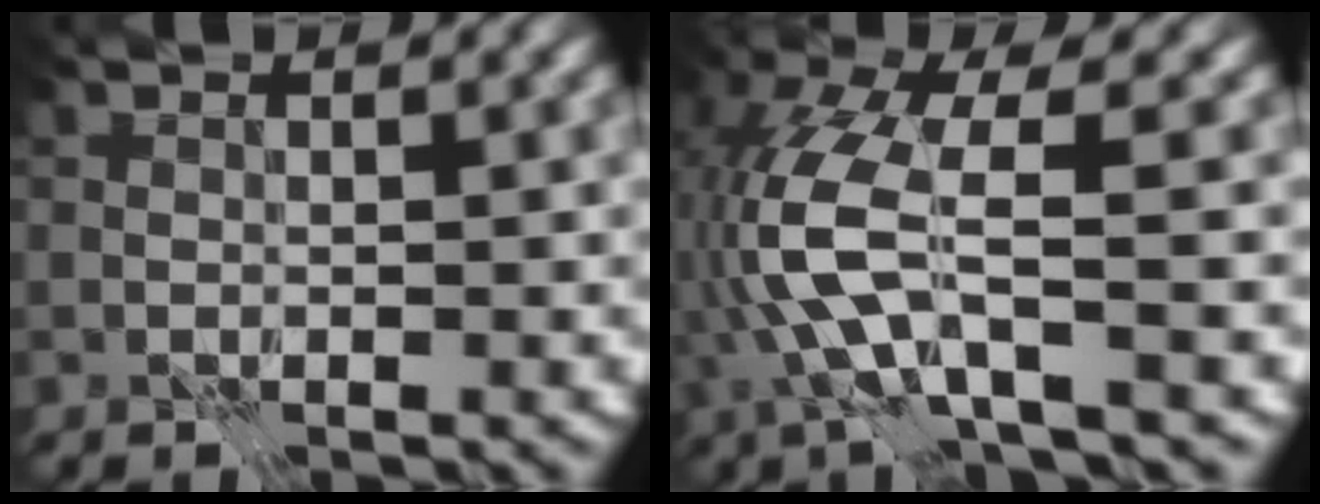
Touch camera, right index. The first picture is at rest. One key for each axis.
{"total": 7.5, "fx": -1.6, "fy": 2.2, "fz": 7.0, "tx": -0.177, "ty": 0.008, "tz": -0.041}